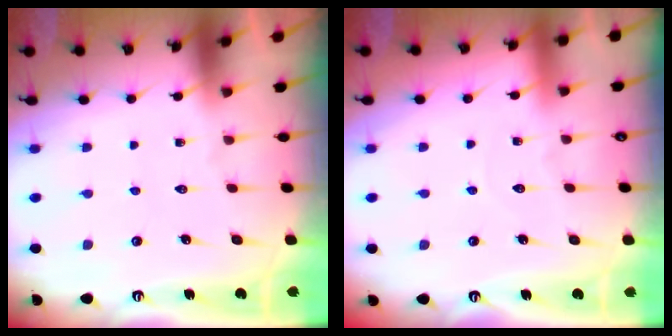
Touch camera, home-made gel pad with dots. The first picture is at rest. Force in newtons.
{"total": 3.3, "press": 3.3, "slide": 0.3}